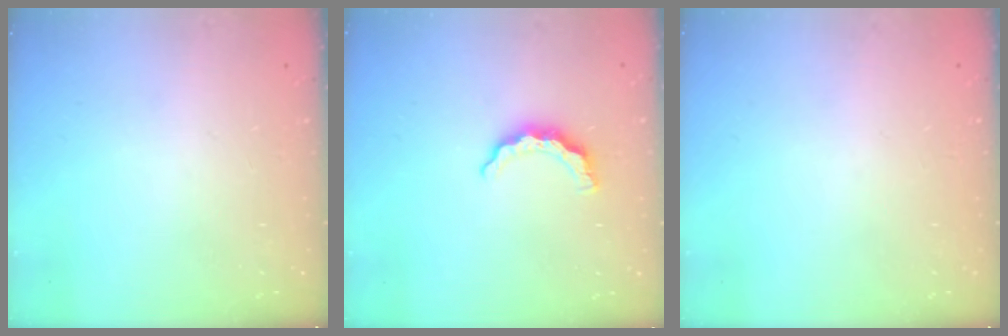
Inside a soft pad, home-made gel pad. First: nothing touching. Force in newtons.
{"total": 6.4, "press": 6.4, "slide": 0.8}
{"total": 1.7, "press": 1.7, "slide": 0.1}